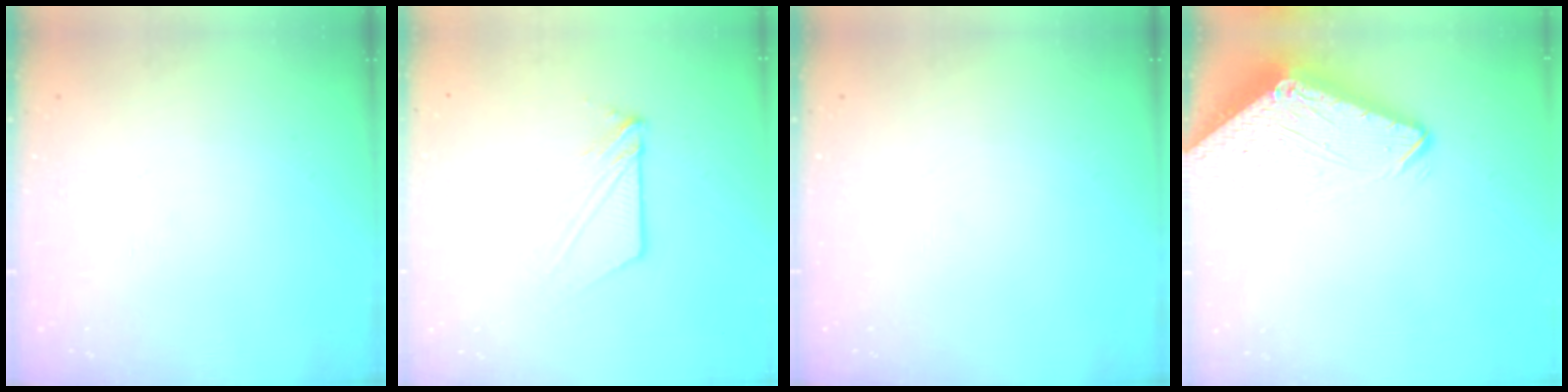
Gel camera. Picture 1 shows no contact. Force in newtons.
{"total": 7.4, "press": 7.4, "slide": 0.5}
{"total": 0.0}
{"total": 8.0, "press": 8.0, "slide": 0.7}